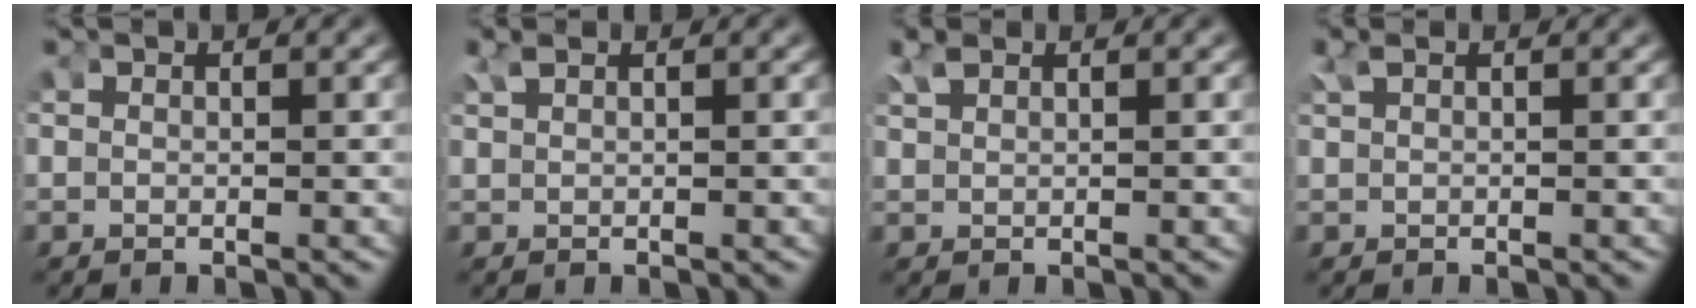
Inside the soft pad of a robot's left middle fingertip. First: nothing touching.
{"total": 0.6, "force": [0.6, -0.1, 0.2], "torque": [-0.008, 0.002, 0.016]}
{"total": 1.0, "force": [0.9, 0.2, 0.2], "torque": [-0.012, 0.001, 0.023]}
{"total": 0.6, "force": [0.5, 0.0, 0.3], "torque": [-0.012, 0.005, 0.013]}